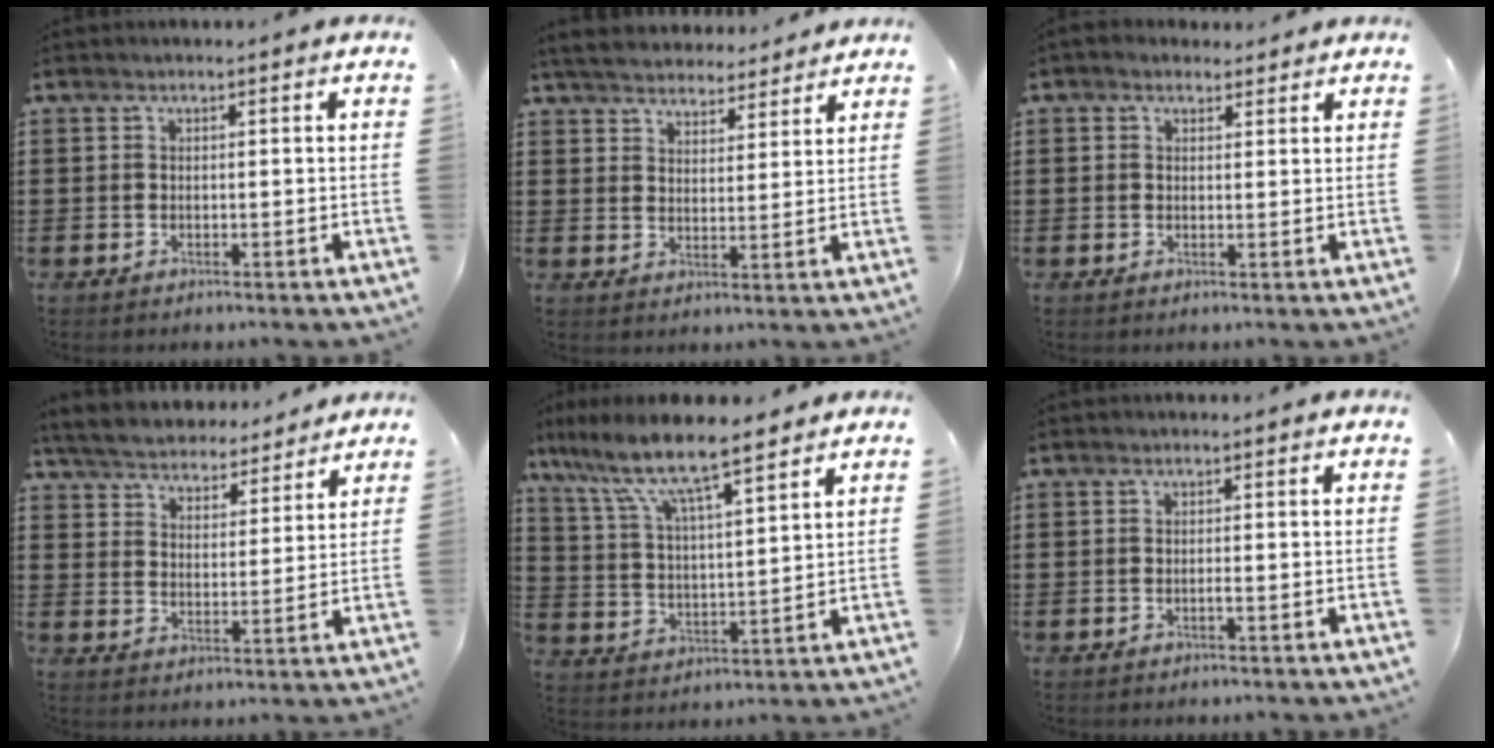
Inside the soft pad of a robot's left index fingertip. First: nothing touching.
{"total": 4.7, "force": [4.5, 1.1, 0.8], "torque": [-0.036, -0.017, 0.080]}
{"total": 2.3, "force": [1.8, 1.4, 0.5], "torque": [-0.010, 0.003, 0.031]}
{"total": 5.2, "force": [5.2, 0.4, 0.2], "torque": [-0.032, -0.036, 0.088]}
{"total": 8.6, "force": [6.9, 1.2, 4.9], "torque": [-0.123, -0.032, 0.115]}
{"total": 0.6, "force": [-0.2, 0.0, 0.5], "torque": [-0.010, -0.003, -0.002]}